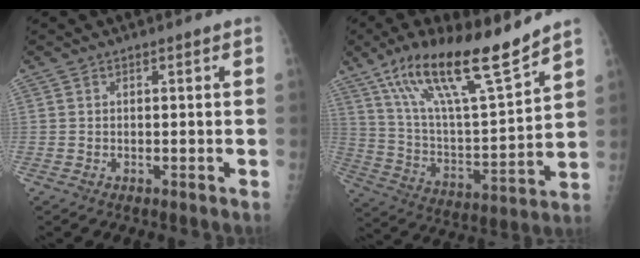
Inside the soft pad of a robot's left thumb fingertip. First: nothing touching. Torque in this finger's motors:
{"motor_torque": [0.35, 0.26, 1.52, -1.25, 0.30]}